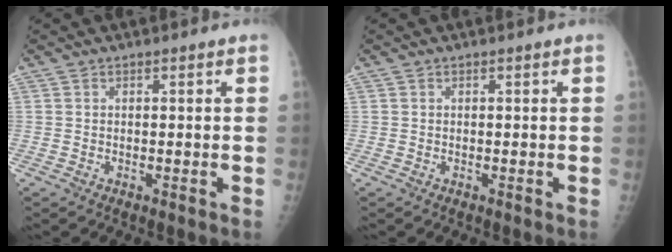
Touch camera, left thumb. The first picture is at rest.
{"total": 0.0}